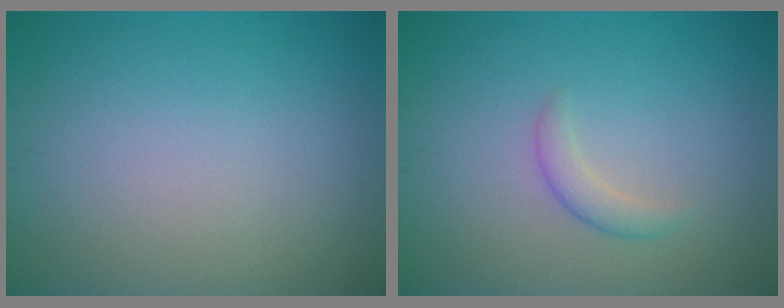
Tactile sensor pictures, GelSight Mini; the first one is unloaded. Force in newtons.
{"total": 1.5, "press": 1.5, "slide": 0.0}